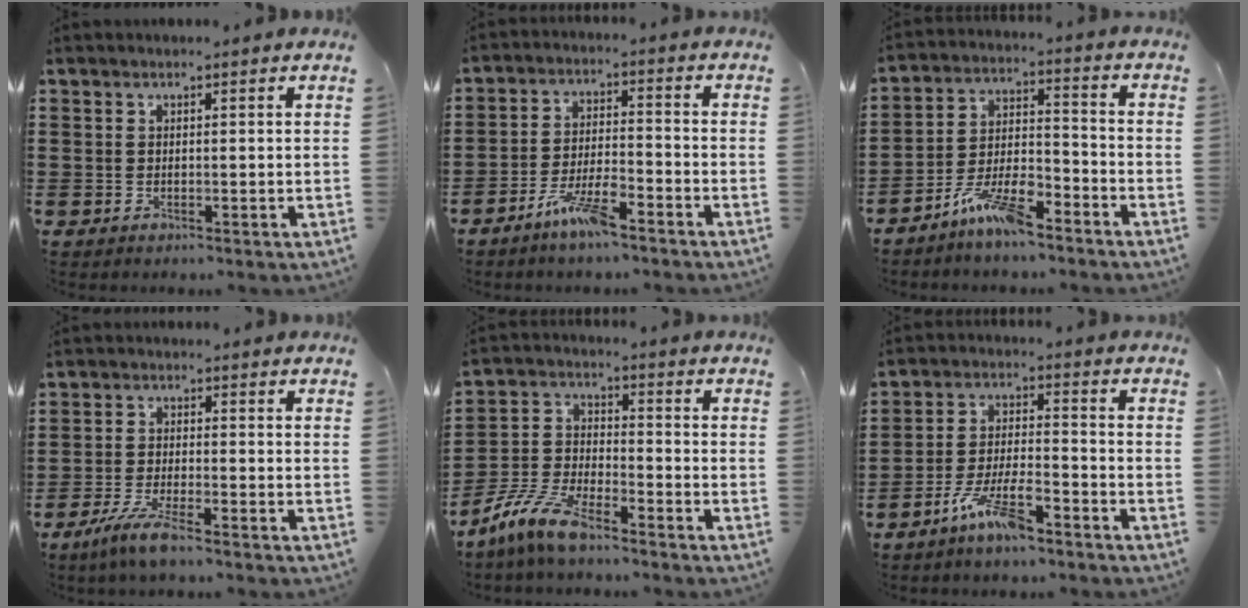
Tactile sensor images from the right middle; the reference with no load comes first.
{"total": 6.3, "force": [-4.7, 1.0, 4.1], "torque": [-0.094, -0.004, -0.090]}
{"total": 8.2, "force": [-6.4, 1.8, 4.8], "torque": [-0.109, 0.001, -0.125]}
{"total": 5.2, "force": [-3.9, 0.3, 3.4], "torque": [-0.082, -0.016, -0.078]}
{"total": 8.4, "force": [-7.2, 1.5, 4.1], "torque": [-0.108, 0.001, -0.146]}
{"total": 7.8, "force": [-5.5, 1.6, 5.3], "torque": [-0.117, -0.003, -0.105]}